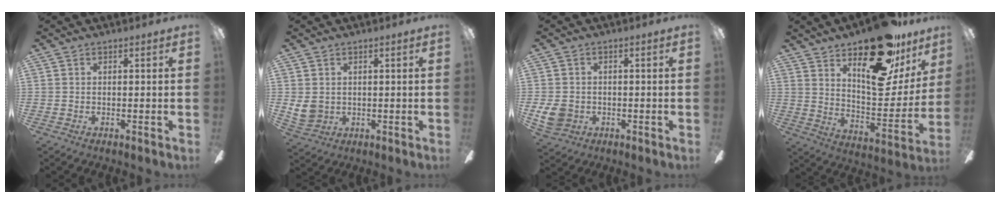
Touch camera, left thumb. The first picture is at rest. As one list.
[{"total": 4.8, "force": [1.7, 4.2, 1.6], "torque": [-0.036, -0.004, 0.034]}, {"total": 6.1, "force": [-0.7, 5.4, 2.7], "torque": [-0.053, 0.006, -0.011]}, {"total": 25.0, "force": [17.4, 10.2, 14.8], "torque": [-0.196, -0.115, 0.291]}]